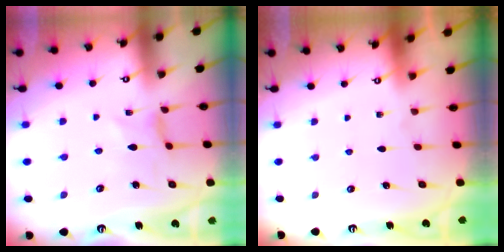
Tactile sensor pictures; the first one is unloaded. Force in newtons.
{"total": 0.0}